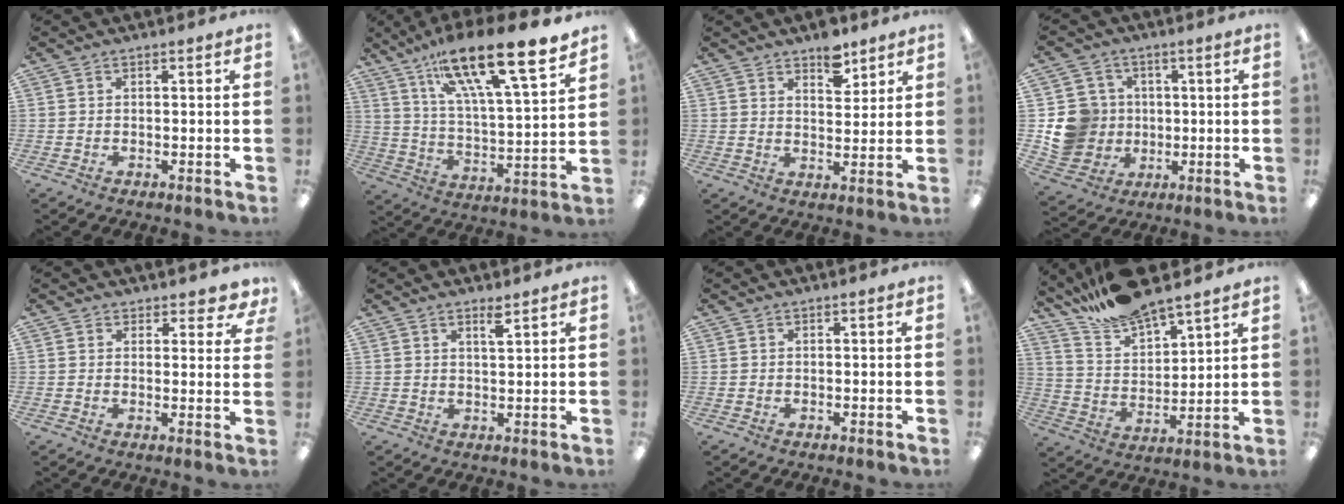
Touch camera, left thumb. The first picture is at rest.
{"total": 20.9, "force": [14.7, 4.5, 14.2], "torque": [-0.236, -0.092, 0.239]}
{"total": 6.3, "force": [4.8, 3.1, 2.8], "torque": [-0.020, -0.031, 0.079]}
{"total": 10.8, "force": [0.0, 10.4, 2.9], "torque": [-0.072, 0.014, 0.013]}
{"total": 3.3, "force": [2.8, 1.8, 0.7], "torque": [0.003, -0.017, 0.047]}
{"total": 2.9, "force": [2.3, 0.2, 1.8], "torque": [-0.035, -0.005, 0.039]}
{"total": 0.0}
{"total": 13.0, "force": [12.0, 2.2, 4.4], "torque": [-0.102, -0.080, 0.220]}